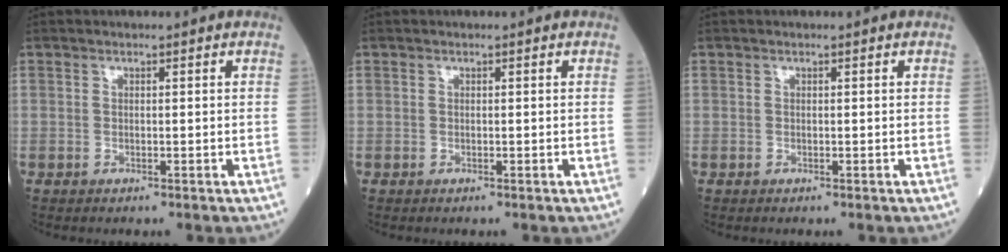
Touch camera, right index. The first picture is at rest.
{"total": 0.0}
{"total": 0.0}